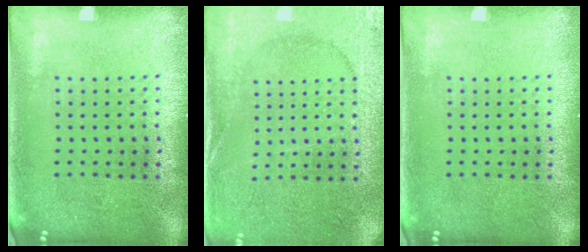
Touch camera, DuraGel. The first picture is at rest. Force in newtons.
{"total": 2.7, "press": 2.7, "slide": 0.3}
{"total": 0.0}